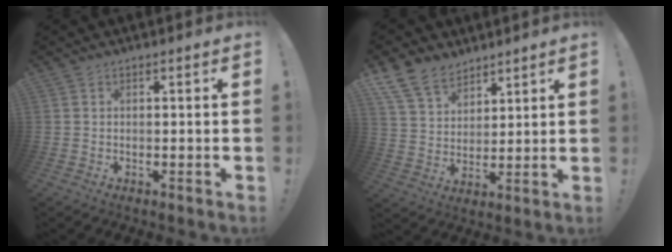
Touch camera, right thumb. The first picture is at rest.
{"total": 11.7, "force": [8.7, 7.0, 3.3], "torque": [-0.071, -0.054, 0.173]}